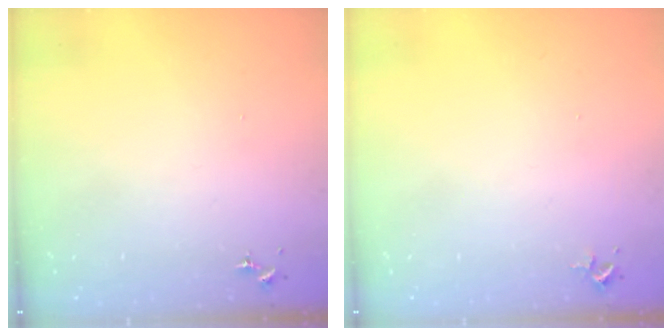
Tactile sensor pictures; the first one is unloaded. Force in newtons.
{"total": 2.4, "press": 2.4, "slide": 0.3}